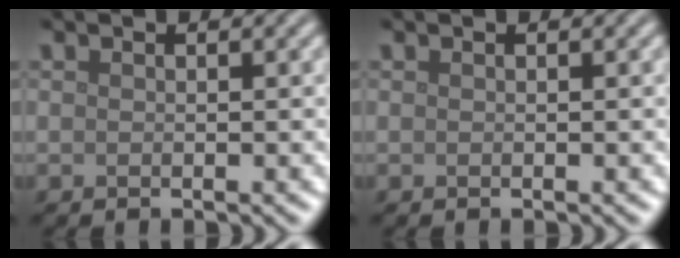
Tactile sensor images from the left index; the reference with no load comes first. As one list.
[{"total": 0.0}]